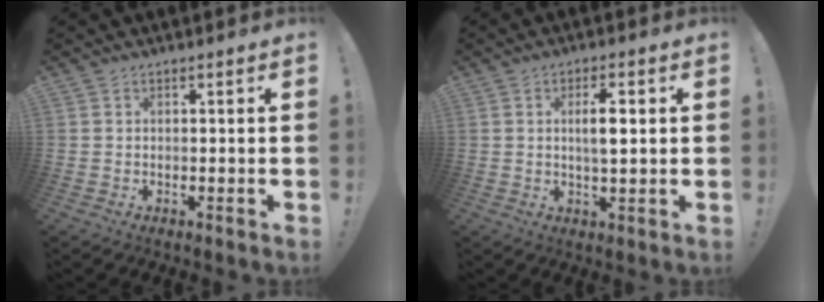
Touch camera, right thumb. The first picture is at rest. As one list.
[{"total": 5.8, "force": [1.1, 1.7, 5.5], "torque": [-0.083, -0.004, 0.012]}]